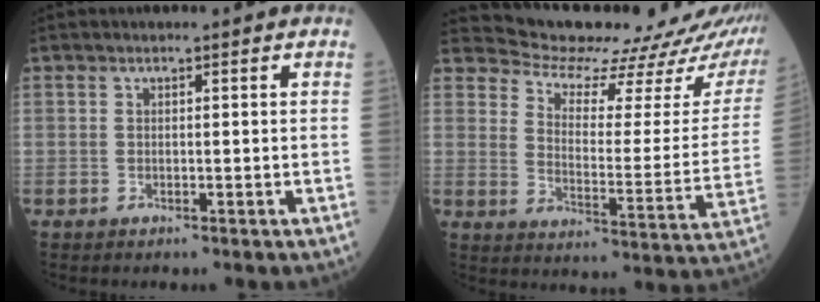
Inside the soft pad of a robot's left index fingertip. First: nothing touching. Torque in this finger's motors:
{"motor_torque": [0.80, -1.33, -0.32, -0.03]}